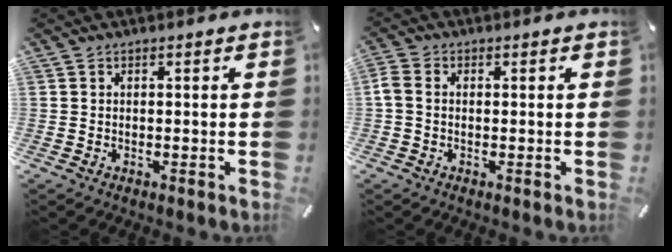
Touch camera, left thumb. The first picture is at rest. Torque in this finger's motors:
{"motor_torque": [0.44, 1.12, 0.42, -0.12, 0.10]}